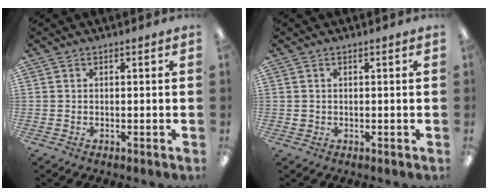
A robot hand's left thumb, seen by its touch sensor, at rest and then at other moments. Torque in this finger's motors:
{"motor_torque": [0.02, 0.11, 0.41, -0.16, -0.01]}